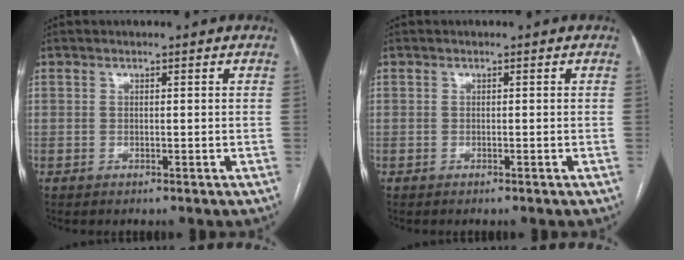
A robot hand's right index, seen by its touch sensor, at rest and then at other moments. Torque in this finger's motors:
{"motor_torque": [-0.09, 0.01, -0.07, 0.00]}